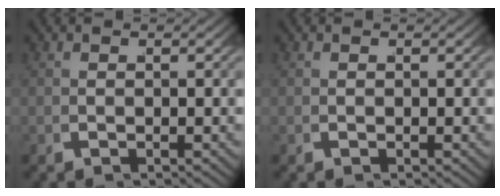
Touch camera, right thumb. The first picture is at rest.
{"total": 0.0}